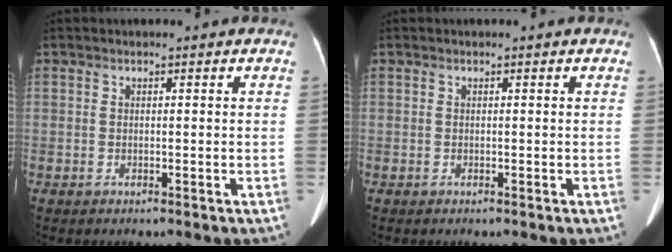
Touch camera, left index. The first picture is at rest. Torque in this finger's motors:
{"motor_torque": [-0.01, 0.01, 0.00, 0.00]}